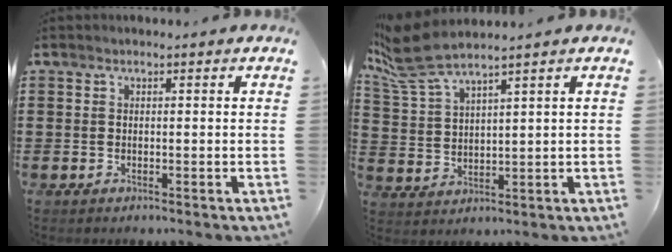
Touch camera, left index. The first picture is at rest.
{"total": 7.3, "force": [5.8, 1.1, 4.4], "torque": [-0.119, -0.024, 0.102]}